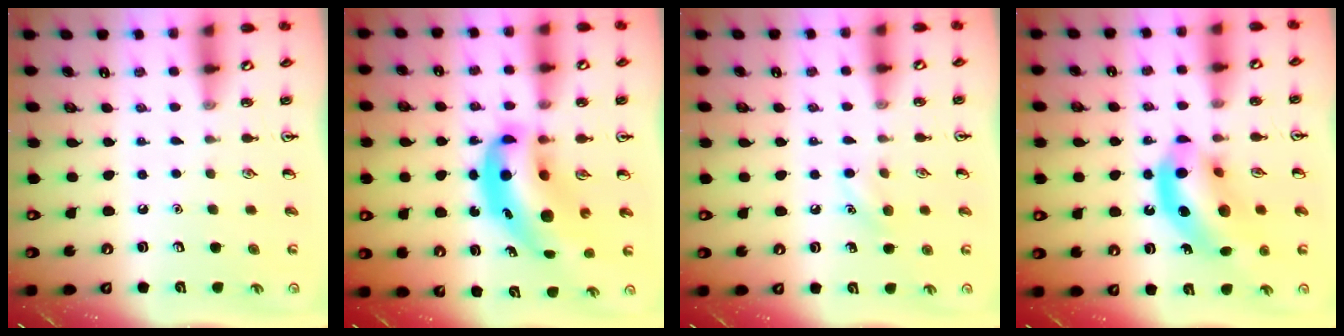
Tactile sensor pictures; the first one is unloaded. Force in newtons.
{"total": 12.8, "press": 12.2, "slide": 3.9}
{"total": 6.4, "press": 6.1, "slide": 2.0}
{"total": 13.6, "press": 13.2, "slide": 3.4}